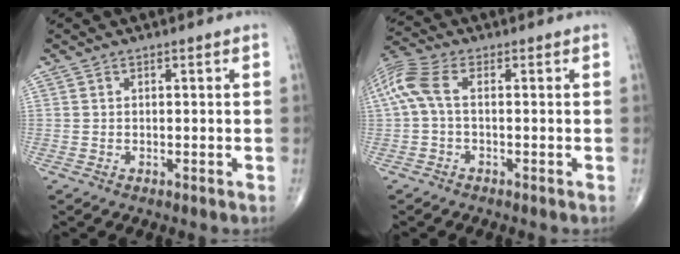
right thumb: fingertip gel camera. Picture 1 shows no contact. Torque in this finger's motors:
{"motor_torque": [0.01, 0.05, 0.13, 0.00, 0.11]}